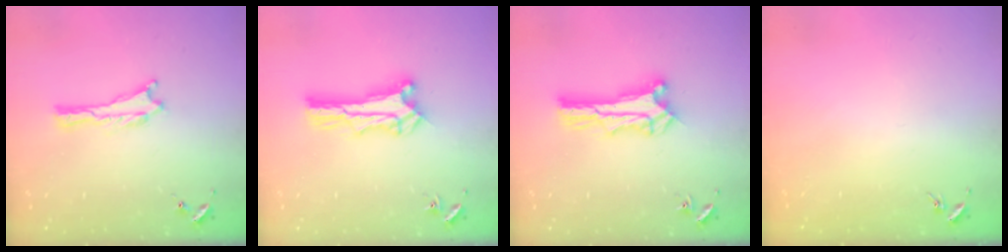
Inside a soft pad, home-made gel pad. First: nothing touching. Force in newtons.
{"total": 2.7, "press": 2.7, "slide": 0.3}
{"total": 2.7, "press": 2.7, "slide": 0.3}
{"total": 0.0}